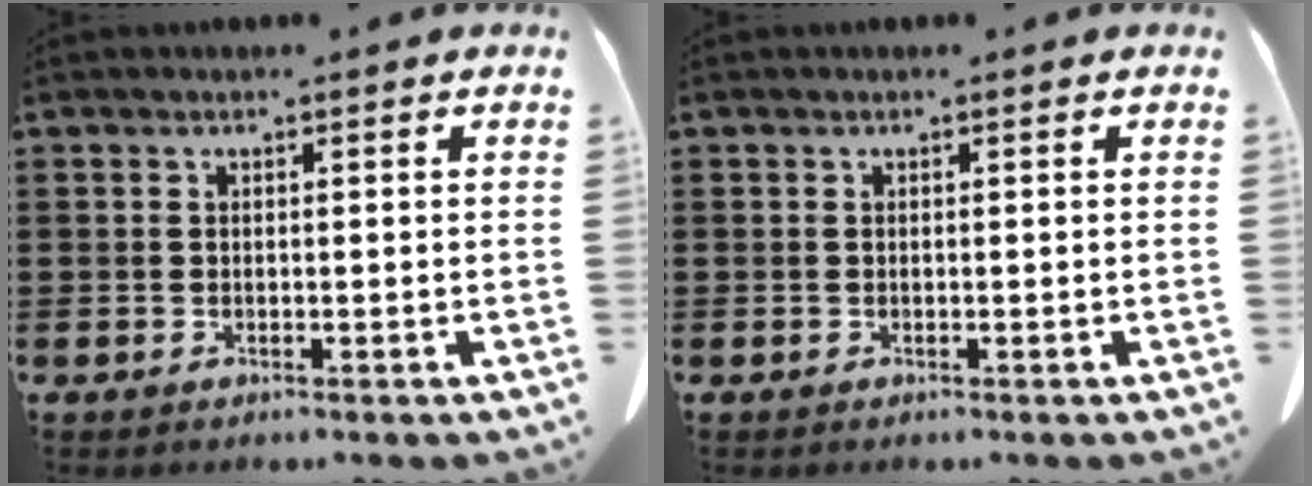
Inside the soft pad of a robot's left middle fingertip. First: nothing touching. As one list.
[{"total": 0.0}]